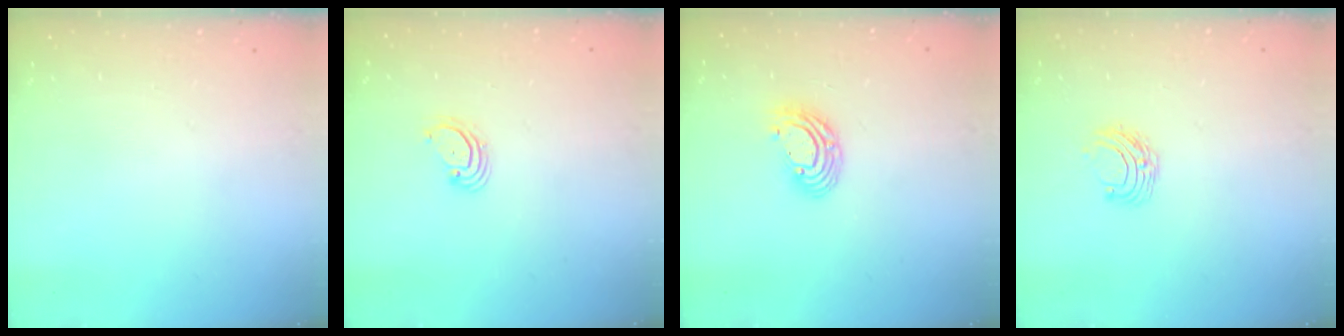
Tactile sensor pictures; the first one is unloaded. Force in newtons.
{"total": 3.0, "press": 3.0, "slide": 0.3}
{"total": 8.0, "press": 8.0, "slide": 0.4}
{"total": 6.0, "press": 5.9, "slide": 0.6}